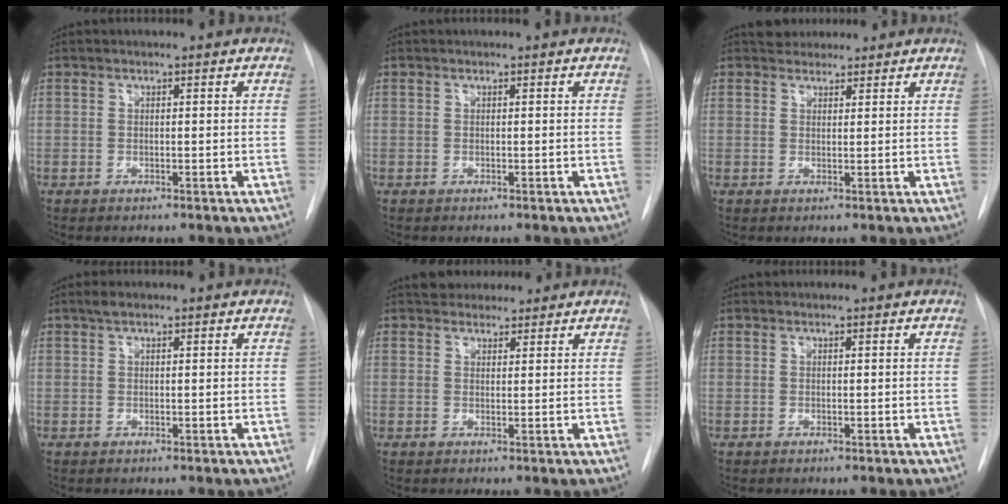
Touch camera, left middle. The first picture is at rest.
{"total": 0.0}
{"total": 3.3, "force": [2.9, 1.4, 0.4], "torque": [-0.002, 0.016, 0.045]}
{"total": 1.2, "force": [0.8, 0.4, 0.7], "torque": [-0.016, 0.013, 0.014]}
{"total": 4.6, "force": [4.1, 1.9, 1.0], "torque": [-0.004, 0.018, 0.062]}
{"total": 0.0}